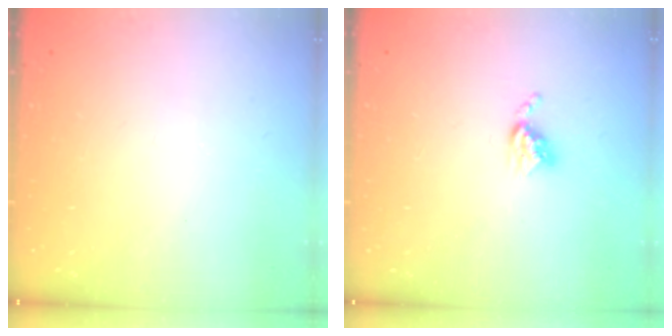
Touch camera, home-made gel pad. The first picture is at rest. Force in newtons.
{"total": 4.3, "press": 4.2, "slide": 0.5}